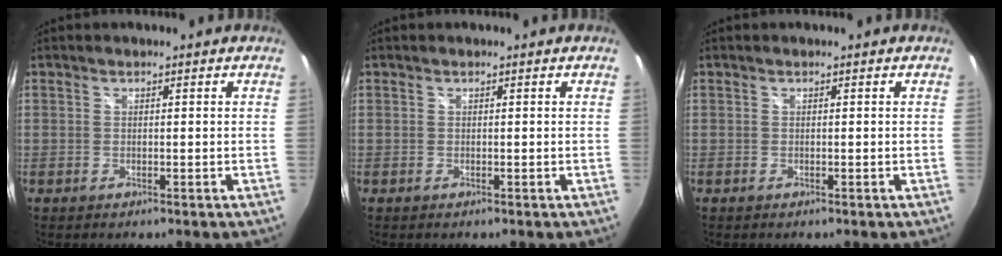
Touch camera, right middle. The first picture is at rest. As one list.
[{"total": 0.0}, {"total": 0.0}]